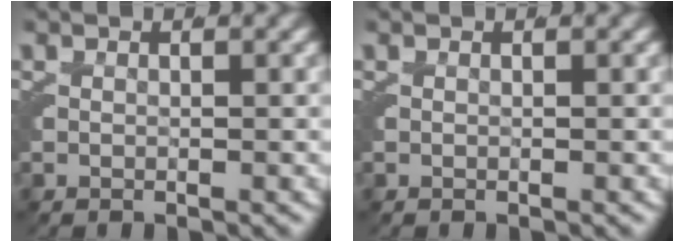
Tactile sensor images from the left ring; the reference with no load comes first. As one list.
[{"total": 0.0}]